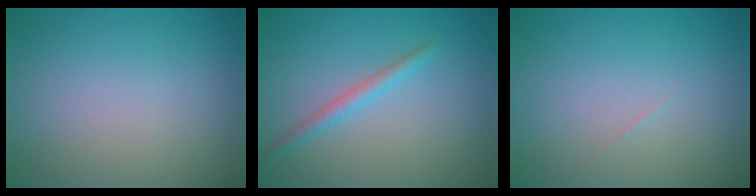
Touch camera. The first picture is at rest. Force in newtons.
{"total": 1.7, "press": 1.7, "slide": 0.1}
{"total": 0.0}